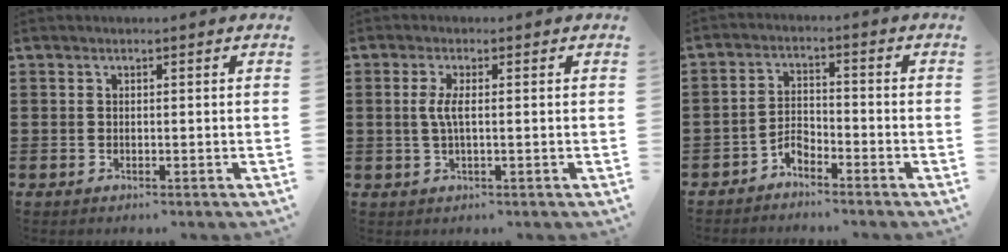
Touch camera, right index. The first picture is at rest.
{"total": 2.9, "force": [0.0, 0.5, 2.8], "torque": [-0.068, -0.007, -0.006]}
{"total": 2.9, "force": [-2.6, 0.9, 0.6], "torque": [-0.020, 0.008, -0.056]}